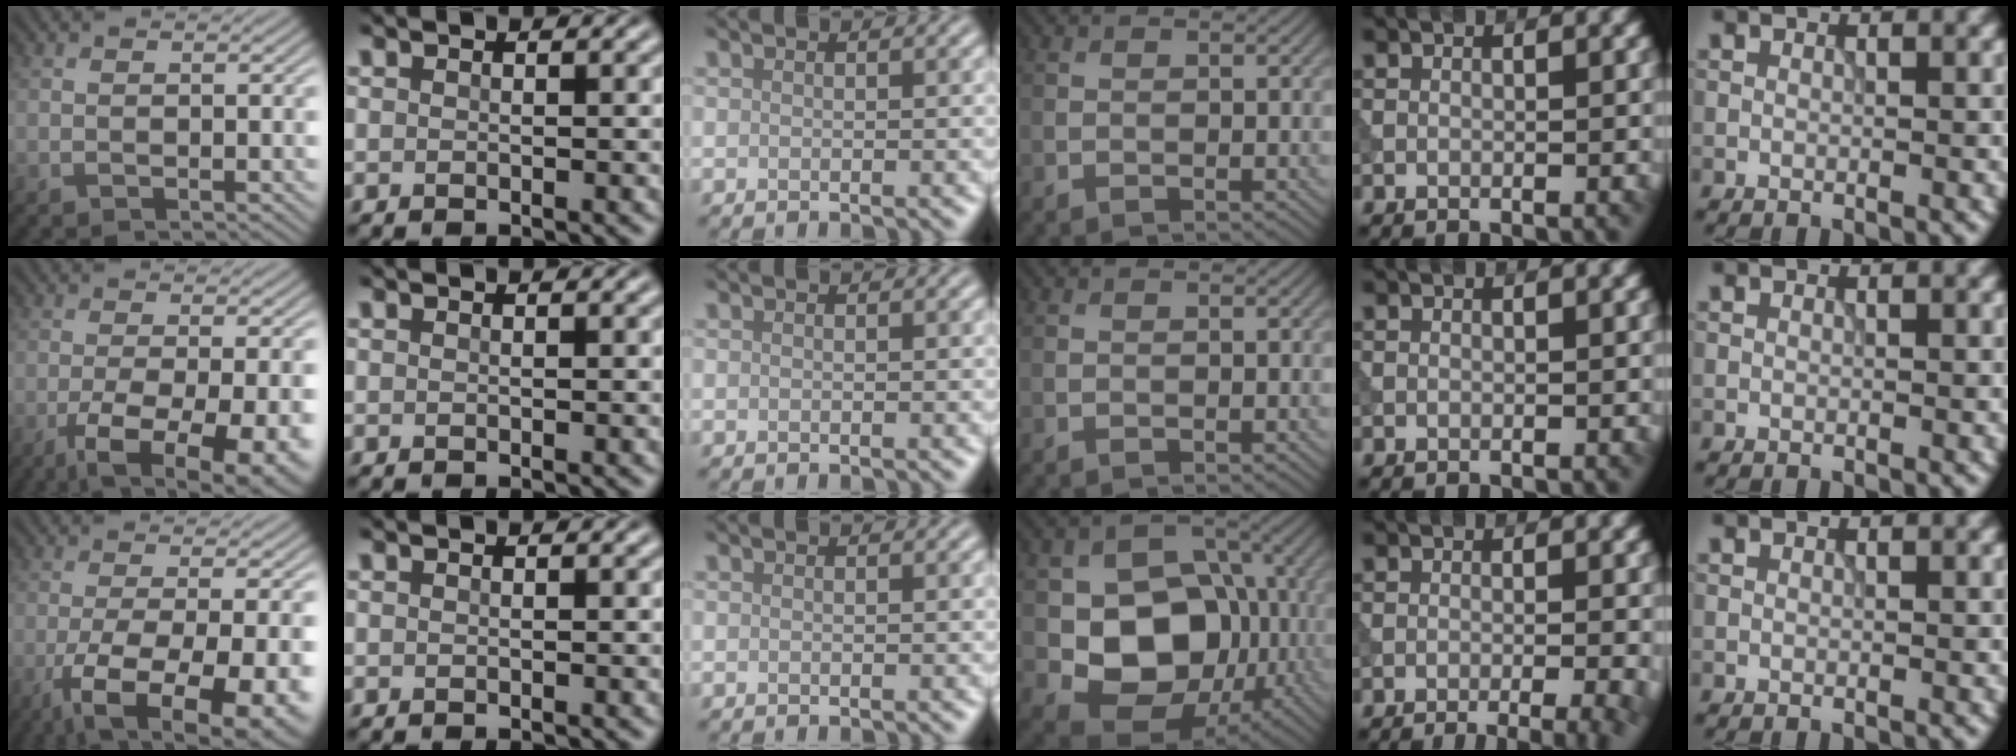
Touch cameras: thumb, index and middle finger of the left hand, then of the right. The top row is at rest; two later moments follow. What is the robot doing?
{"motion": "extract", "object": "tissue"}